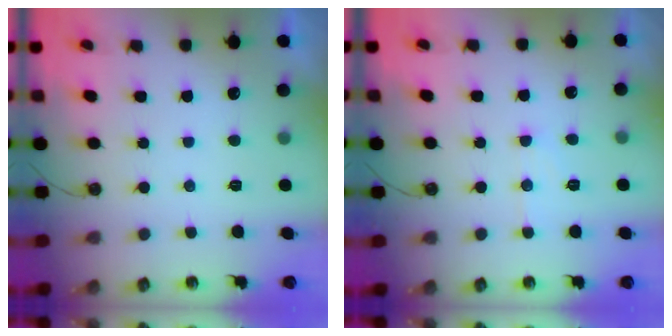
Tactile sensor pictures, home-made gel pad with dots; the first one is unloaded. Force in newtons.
{"total": 6.5, "press": 6.5, "slide": 0.6}